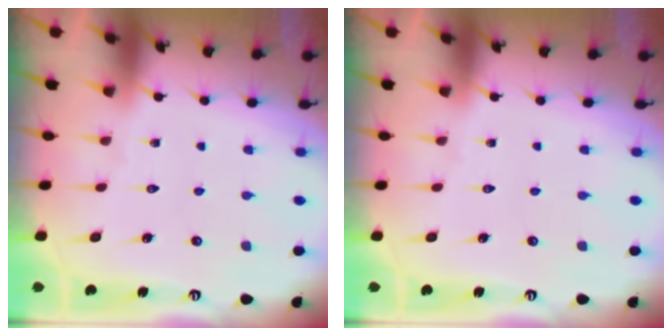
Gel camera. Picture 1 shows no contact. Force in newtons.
{"total": 0.0}